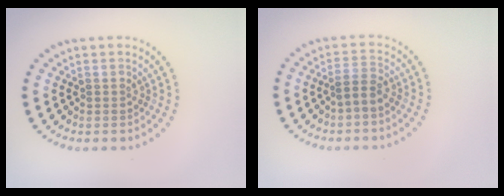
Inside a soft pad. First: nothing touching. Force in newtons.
{"total": 1.6, "press": 1.4, "slide": 0.8}